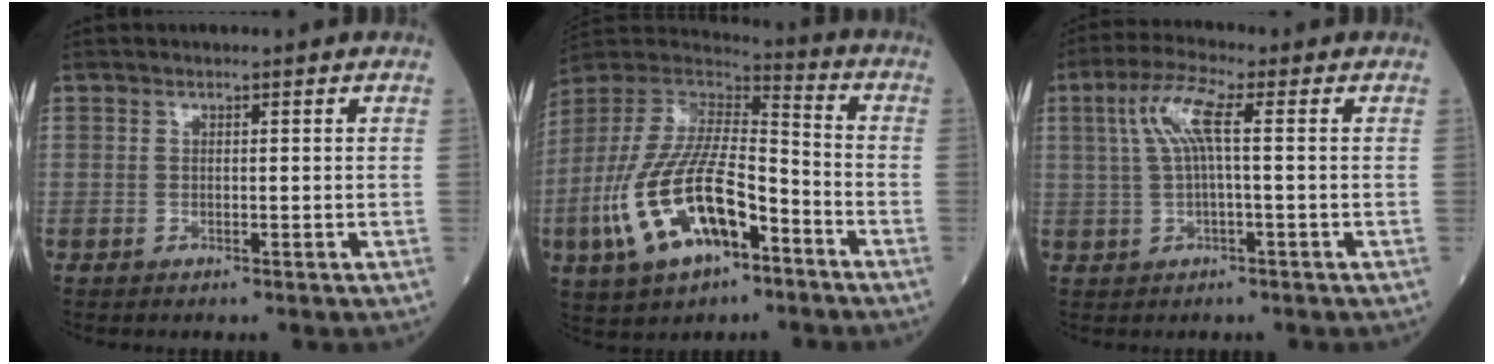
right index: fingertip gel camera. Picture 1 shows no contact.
{"total": 19.1, "force": [-7.8, 7.4, 15.8], "torque": [-0.342, -0.003, -0.136]}
{"total": 6.3, "force": [1.3, 0.7, 6.1], "torque": [-0.131, 0.023, 0.028]}